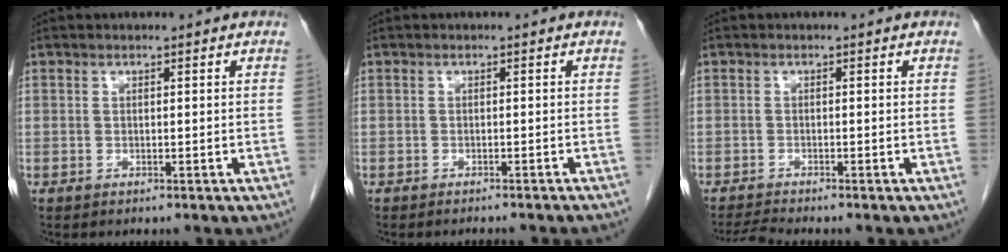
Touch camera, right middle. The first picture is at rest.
{"total": 4.2, "force": [-3.9, -0.3, 1.6], "torque": [-0.017, -0.006, -0.047]}
{"total": 2.2, "force": [-2.0, -1.0, 0.3], "torque": [-0.021, -0.017, -0.040]}